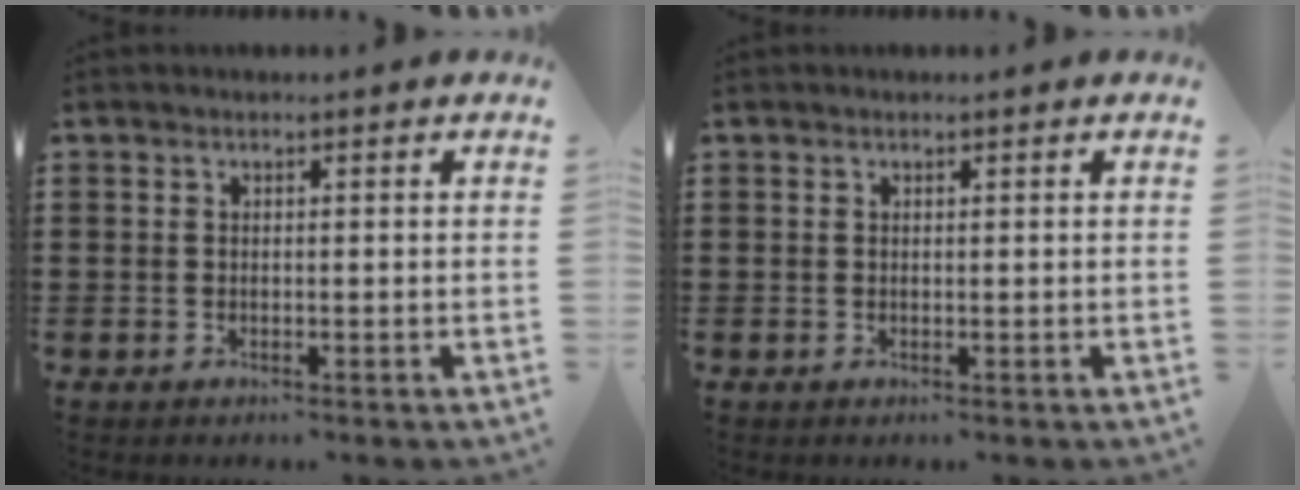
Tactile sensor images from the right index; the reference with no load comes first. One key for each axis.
{"total": 0.0}